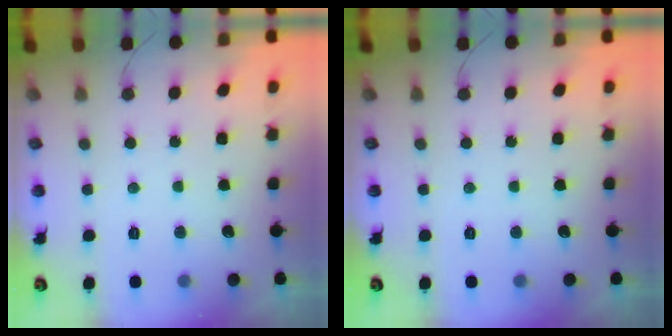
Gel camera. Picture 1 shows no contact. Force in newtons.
{"total": 0.0}